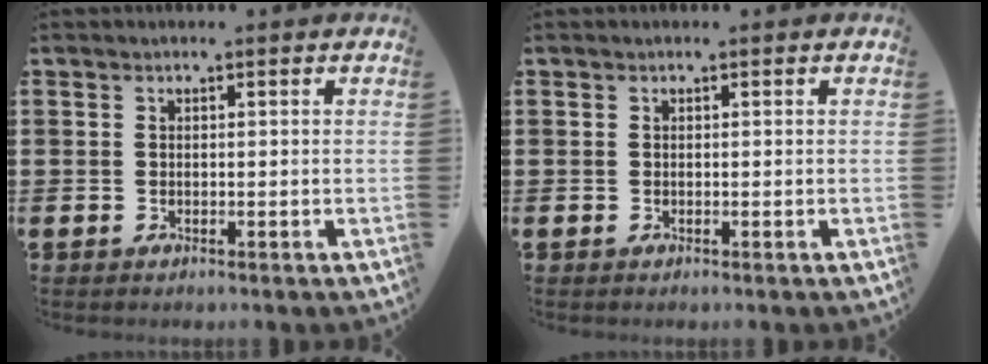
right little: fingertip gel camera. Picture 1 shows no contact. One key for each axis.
{"total": 0.0}